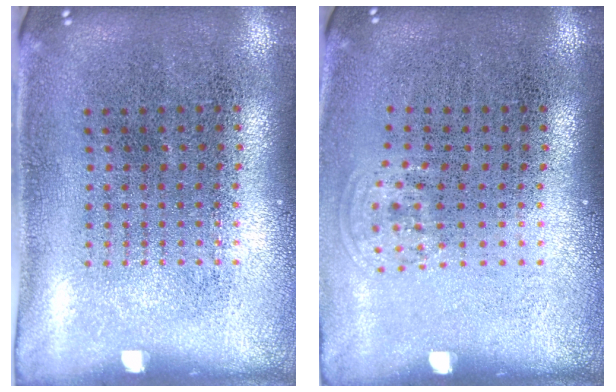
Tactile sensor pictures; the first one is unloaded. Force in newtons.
{"total": 0.8, "press": 0.6, "slide": 0.5}